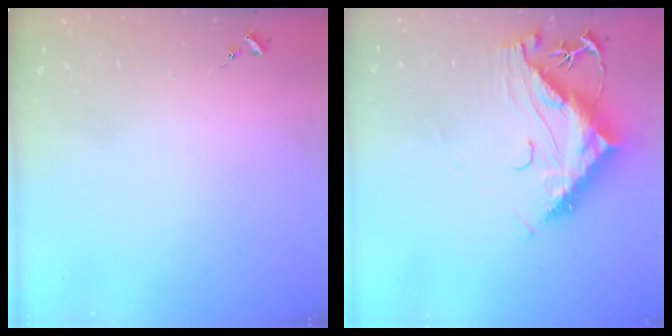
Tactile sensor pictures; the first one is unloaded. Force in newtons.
{"total": 14.6, "press": 14.5, "slide": 1.5}